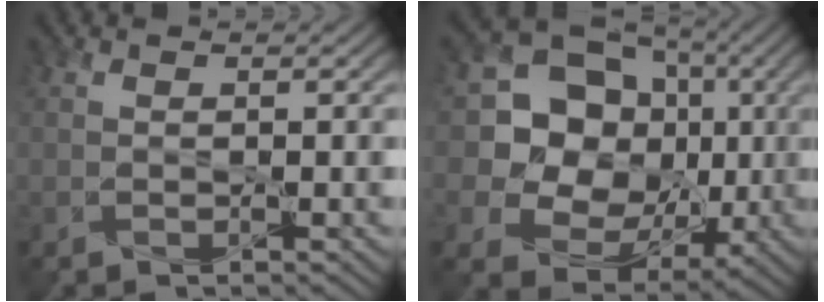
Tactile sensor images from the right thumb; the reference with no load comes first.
{"total": 16.8, "force": [2.3, 14.9, 7.6], "torque": [-0.200, 0.017, 0.043]}